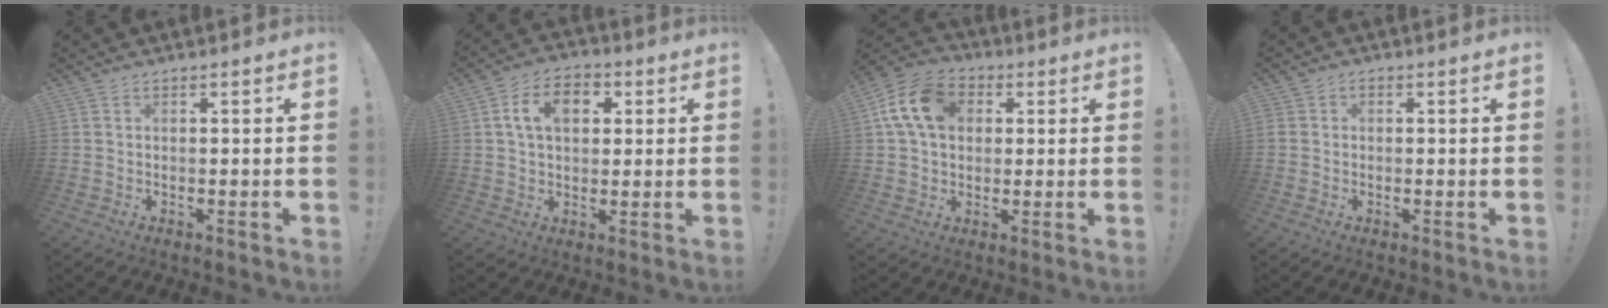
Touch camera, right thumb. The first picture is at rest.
{"total": 10.5, "force": [2.7, 7.2, 7.2], "torque": [-0.109, 0.013, 0.048]}
{"total": 14.5, "force": [4.0, 10.7, 8.9], "torque": [-0.156, 0.006, 0.079]}
{"total": 1.4, "force": [-0.4, 1.3, 0.6], "torque": [-0.015, 0.007, -0.006]}